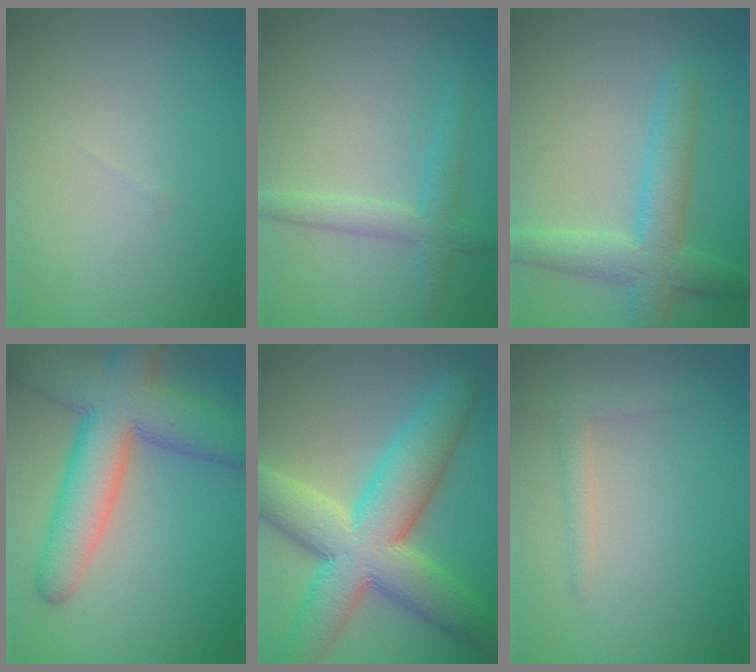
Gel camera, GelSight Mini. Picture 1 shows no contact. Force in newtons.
{"total": 2.8, "press": 2.8, "slide": 0.1}
{"total": 4.7, "press": 4.7, "slide": 0.3}
{"total": 10.3, "press": 10.3, "slide": 0.5}
{"total": 12.2, "press": 12.1, "slide": 0.9}
{"total": 1.6, "press": 1.6, "slide": 0.1}